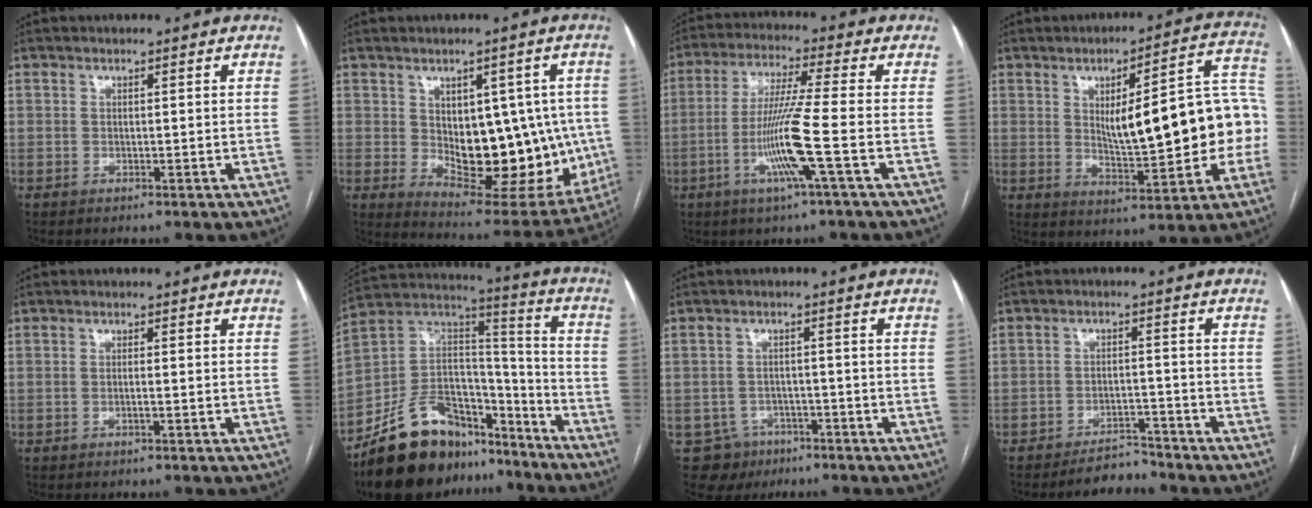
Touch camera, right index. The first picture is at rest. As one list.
[{"total": 17.6, "force": [-0.6, 8.7, 15.3], "torque": [-0.200, 0.000, 0.021]}, {"total": 10.5, "force": [-3.3, -1.5, 9.8], "torque": [-0.195, -0.013, -0.067]}, {"total": 17.9, "force": [-0.1, 4.4, 17.4], "torque": [-0.226, 0.035, 0.012]}, {"total": 0.8, "force": [-0.3, 0.0, 0.7], "torque": [-0.014, 0.001, -0.004]}, {"total": 20.6, "force": [-15.6, 10.1, 8.9], "torque": [-0.172, 0.055, -0.265]}, {"total": 5.4, "force": [-3.0, 4.5, 0.0], "torque": [0.005, 0.010, -0.041]}, {"total": 4.3, "force": [-4.1, 1.2, 0.4], "torque": [-0.005, -0.002, -0.066]}]